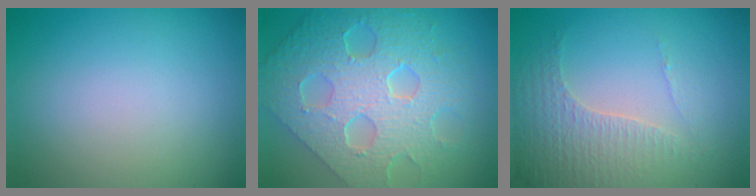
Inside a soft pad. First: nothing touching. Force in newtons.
{"total": 8.4, "press": 6.7, "slide": 5.0}
{"total": 4.3, "press": 3.1, "slide": 3.0}